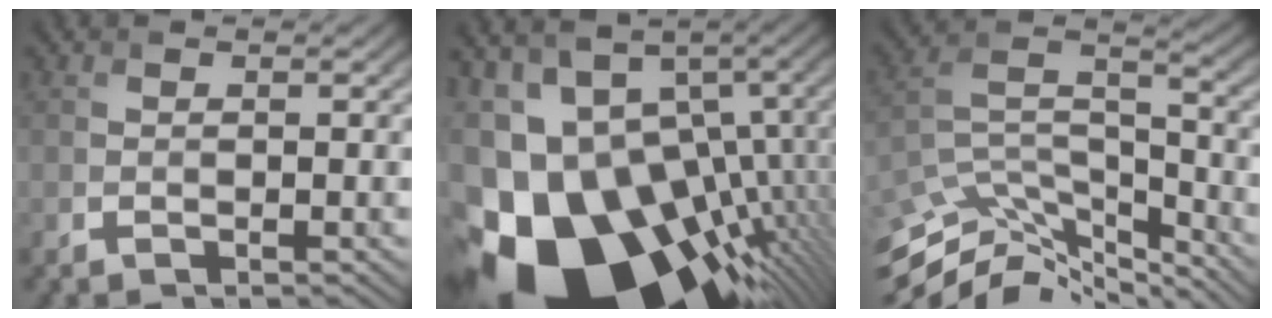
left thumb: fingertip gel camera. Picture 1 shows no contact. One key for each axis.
{"total": 20.0, "fx": -8.0, "fy": 12.6, "fz": 13.2, "tx": -0.226, "ty": -0.024, "tz": -0.105}
{"total": 12.3, "fx": -10.4, "fy": 4.1, "fz": 5.0, "tx": -0.118, "ty": -0.002, "tz": -0.183}